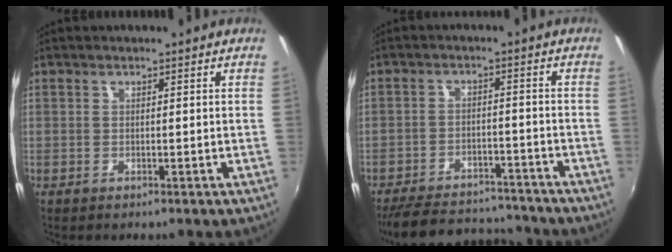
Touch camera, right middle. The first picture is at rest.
{"total": 17.6, "force": [-15.4, 5.5, 6.4], "torque": [-0.149, 0.005, -0.214]}